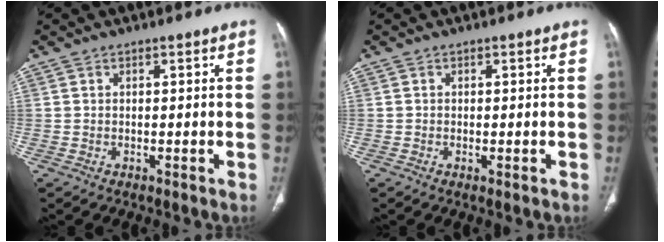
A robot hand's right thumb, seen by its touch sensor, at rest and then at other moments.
{"total": 0.8, "force": [-0.3, 0.3, 0.7], "torque": [-0.016, -0.004, -0.003]}